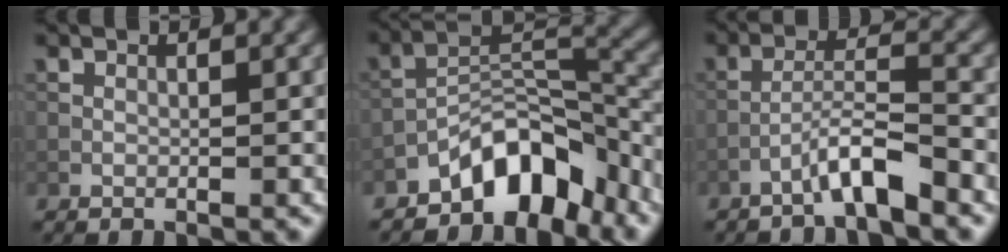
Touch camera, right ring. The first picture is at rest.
{"total": 7.0, "force": [-4.9, 3.1, 3.9], "torque": [-0.043, 0.009, -0.093]}
{"total": 3.8, "force": [-2.8, 0.2, 2.6], "torque": [-0.047, 0.017, -0.057]}